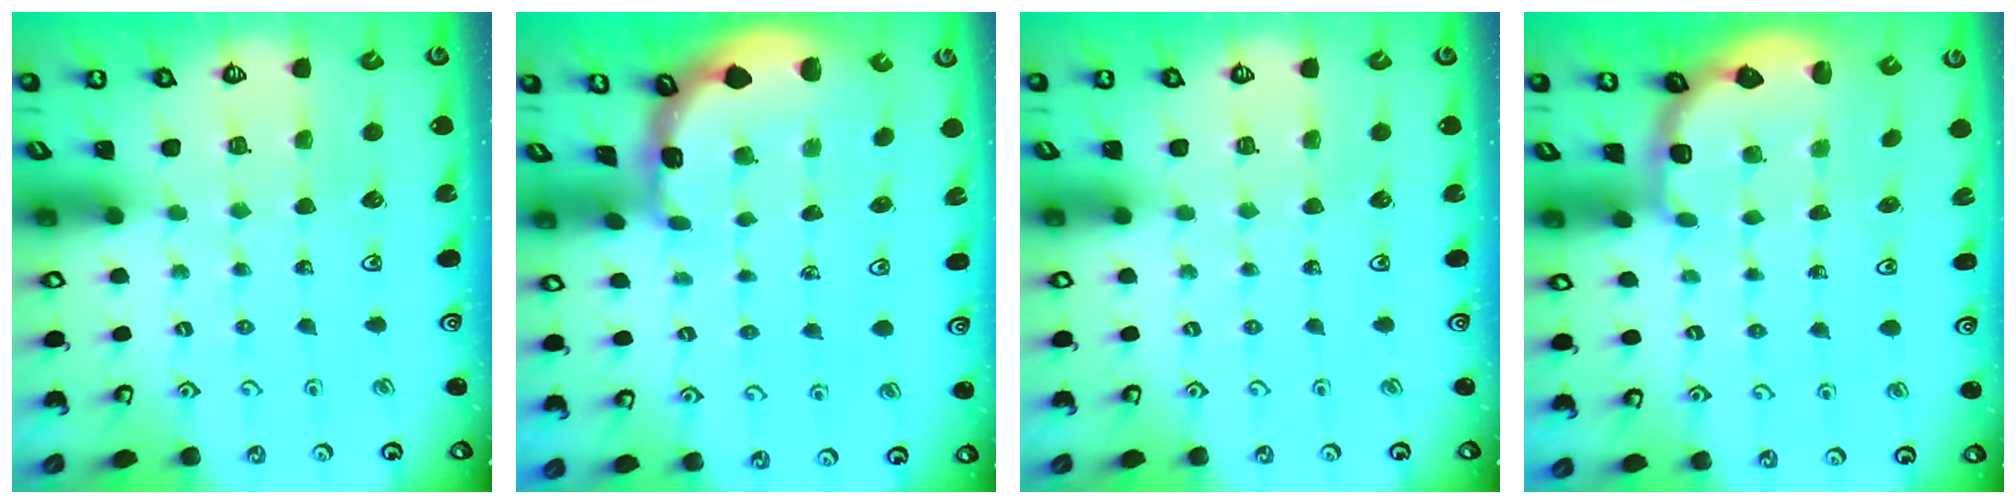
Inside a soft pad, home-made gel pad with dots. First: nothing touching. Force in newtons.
{"total": 1.0, "press": 1.0, "slide": 0.2}
{"total": 0.0}
{"total": 2.7, "press": 2.3, "slide": 1.5}